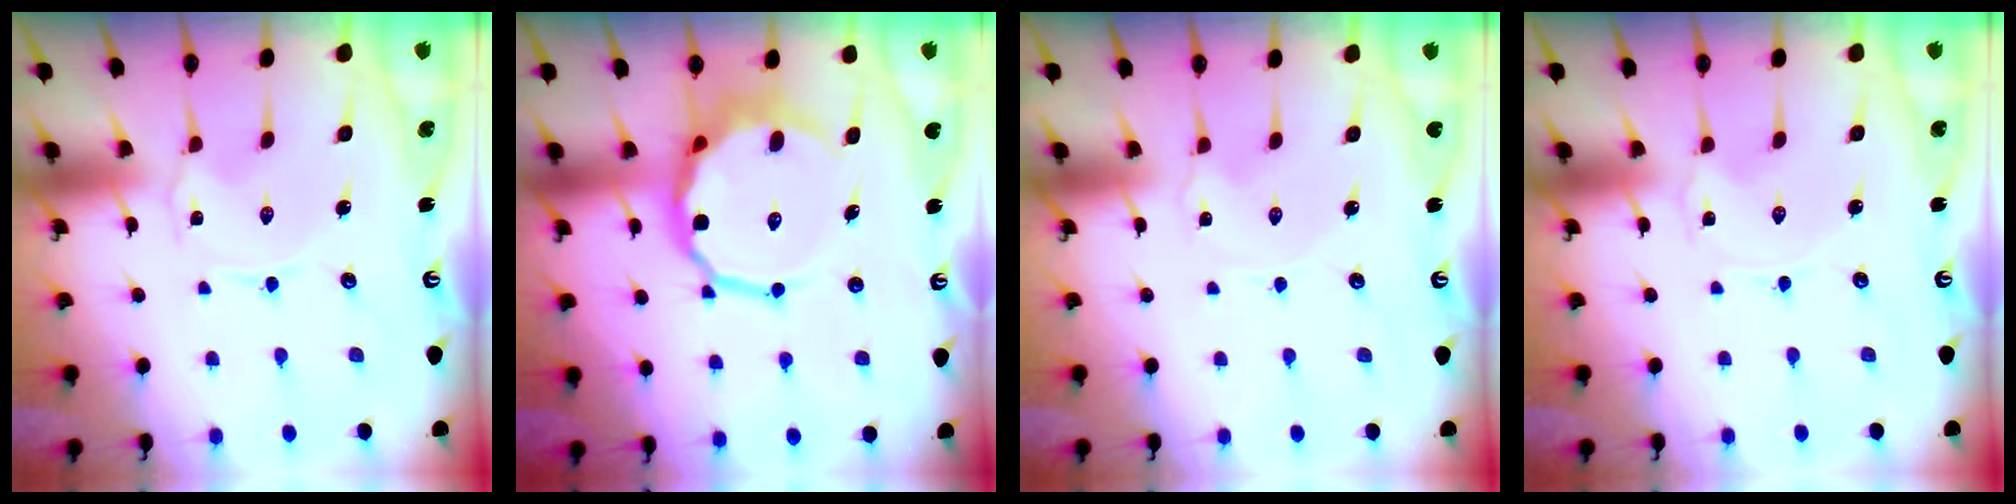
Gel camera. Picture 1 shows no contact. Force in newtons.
{"total": 12.7, "press": 12.1, "slide": 3.8}
{"total": 0.0}
{"total": 0.0}